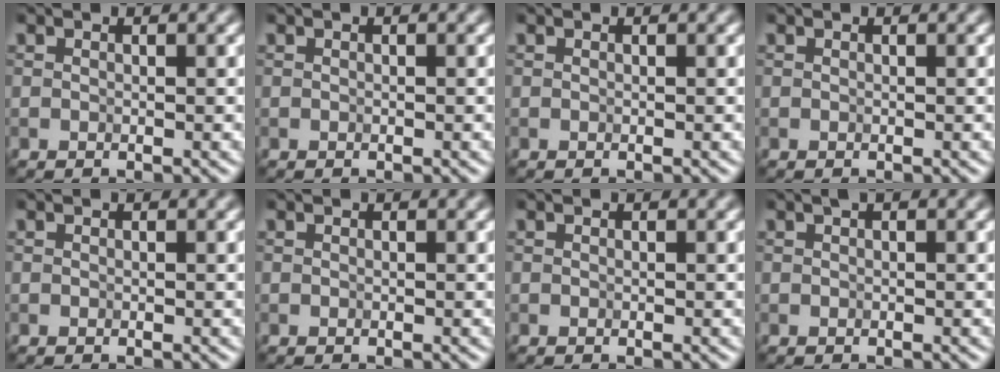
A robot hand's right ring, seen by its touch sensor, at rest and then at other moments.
{"total": 0.0}
{"total": 0.0}
{"total": 0.0}
{"total": 0.0}
{"total": 0.0}
{"total": 0.0}
{"total": 0.6, "force": [0.2, 0.1, 0.5], "torque": [-0.007, 0.006, 0.005]}